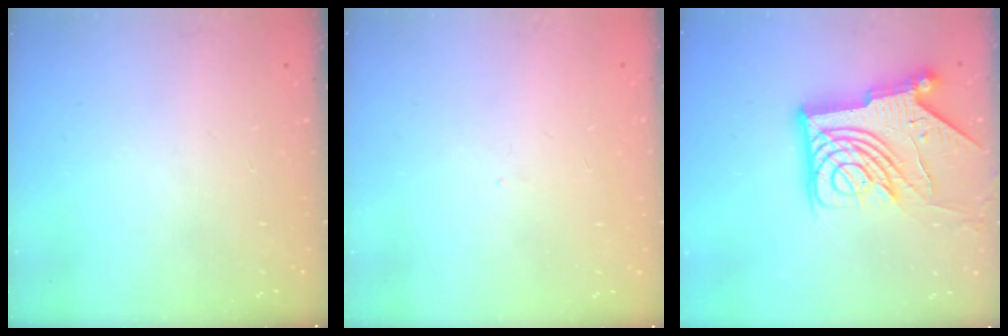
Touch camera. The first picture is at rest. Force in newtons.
{"total": 0.9, "press": 0.8, "slide": 0.4}
{"total": 17.8, "press": 17.7, "slide": 1.9}